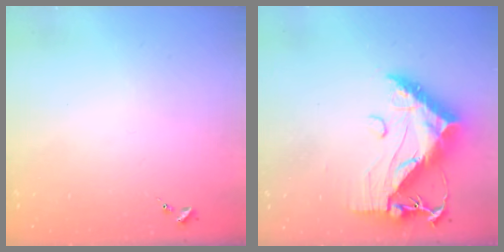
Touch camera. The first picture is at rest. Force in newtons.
{"total": 19.1, "press": 19.0, "slide": 1.6}